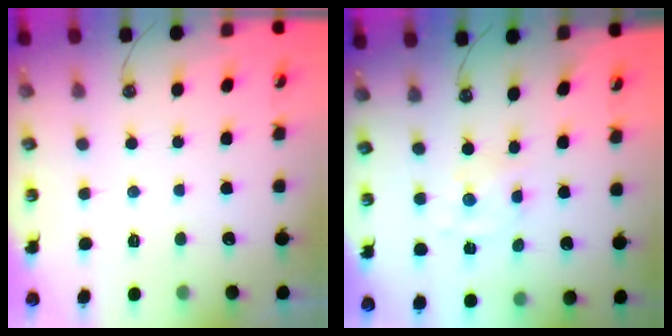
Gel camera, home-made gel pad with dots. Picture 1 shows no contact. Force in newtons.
{"total": 0.8, "press": 0.8, "slide": 0.1}